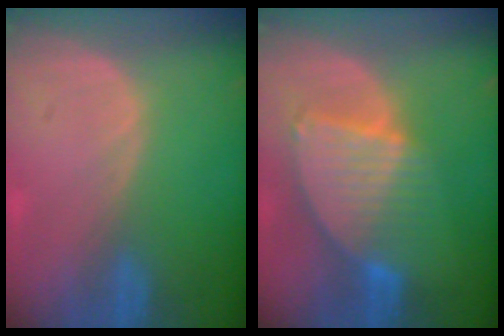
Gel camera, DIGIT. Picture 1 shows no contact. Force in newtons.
{"total": 8.4, "press": 7.3, "slide": 4.1}